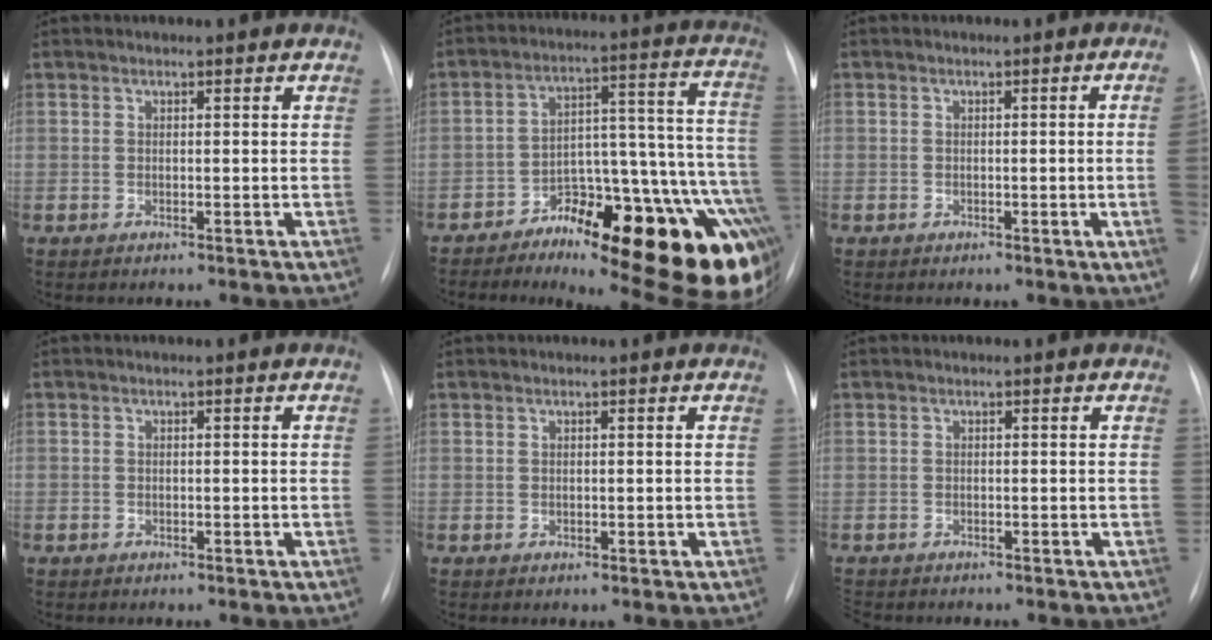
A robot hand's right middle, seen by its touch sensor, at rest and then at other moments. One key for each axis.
{"total": 29.1, "fx": -15.5, "fy": 7.7, "fz": 23.4, "tx": -0.185, "ty": 0.034, "tz": -0.200}
{"total": 3.3, "fx": -0.3, "fy": -0.5, "fz": 3.2, "tx": -0.045, "ty": -0.004, "tz": -0.003}
{"total": 0.6, "fx": -0.4, "fy": 0.2, "fz": 0.4, "tx": -0.012, "ty": 0.003, "tz": -0.005}
{"total": 0.7, "fx": -0.1, "fy": 0.4, "fz": 0.5, "tx": -0.011, "ty": -0.003, "tz": 0.000}
{"total": 1.7, "fx": -1.6, "fy": 0.7, "fz": 0.3, "tx": -0.006, "ty": -0.004, "tz": -0.024}